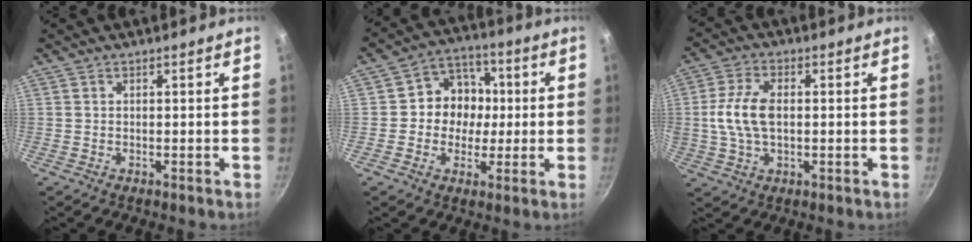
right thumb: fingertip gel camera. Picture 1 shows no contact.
{"total": 9.8, "force": [0.2, 8.9, 4.3], "torque": [-0.018, 0.016, -0.013]}
{"total": 9.2, "force": [0.3, 5.1, 7.6], "torque": [-0.155, 0.014, 0.002]}